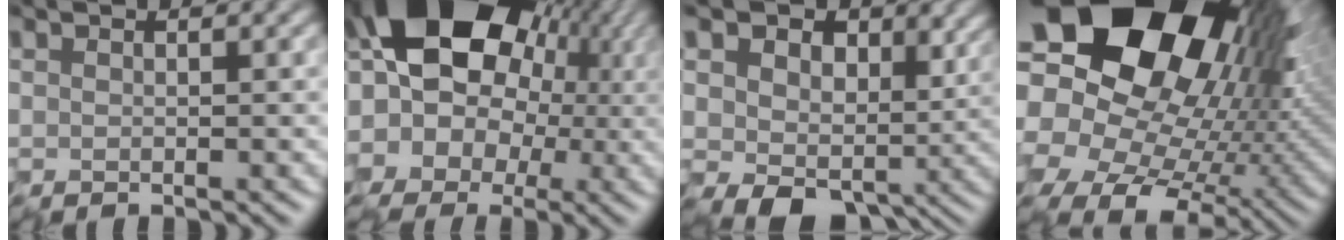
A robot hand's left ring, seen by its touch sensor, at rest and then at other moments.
{"total": 20.1, "force": [5.7, 15.5, 11.5], "torque": [-0.194, 0.061, 0.047]}
{"total": 11.0, "force": [2.5, 8.1, 7.0], "torque": [-0.089, 0.015, 0.033]}
{"total": 21.4, "force": [6.2, 15.0, 13.9], "torque": [-0.241, 0.012, 0.114]}